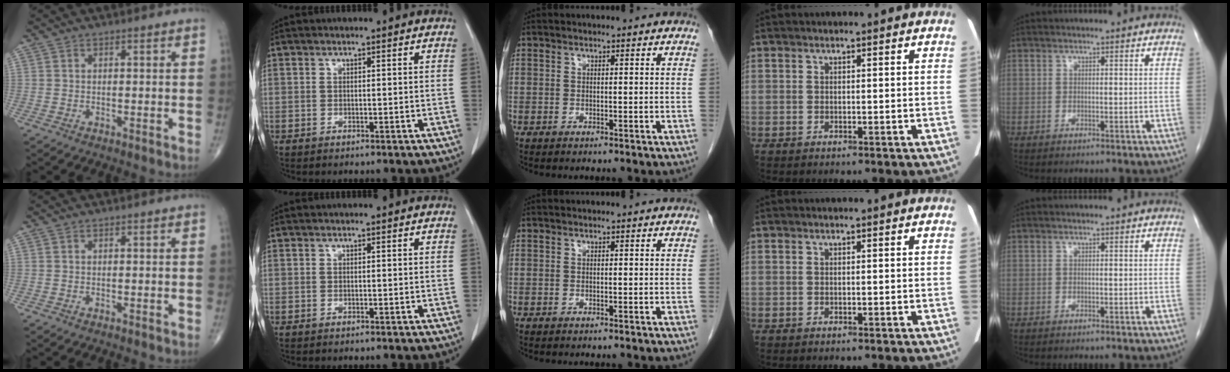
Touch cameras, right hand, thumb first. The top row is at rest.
{}